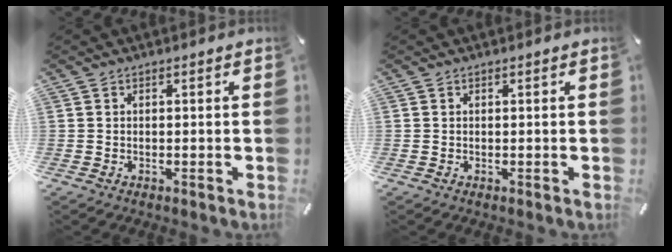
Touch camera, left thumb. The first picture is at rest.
{"total": 0.0}